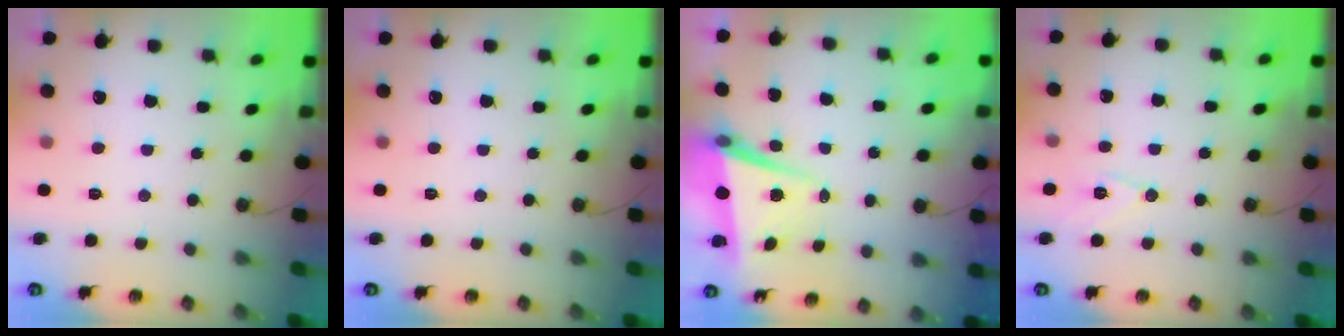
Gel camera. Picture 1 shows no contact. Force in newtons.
{"total": 0.0}
{"total": 5.9, "press": 5.6, "slide": 2.0}
{"total": 8.4, "press": 7.5, "slide": 3.8}